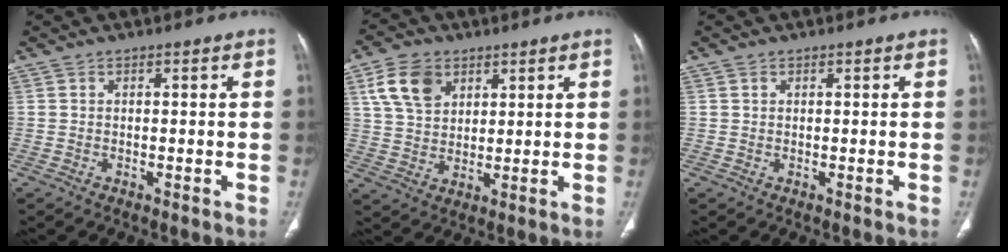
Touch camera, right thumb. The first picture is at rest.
{"total": 9.2, "force": [4.3, 6.3, 5.0], "torque": [-0.075, -0.011, 0.087]}
{"total": 0.5, "force": [0.3, 0.4, 0.2], "torque": [-0.002, -0.001, 0.005]}